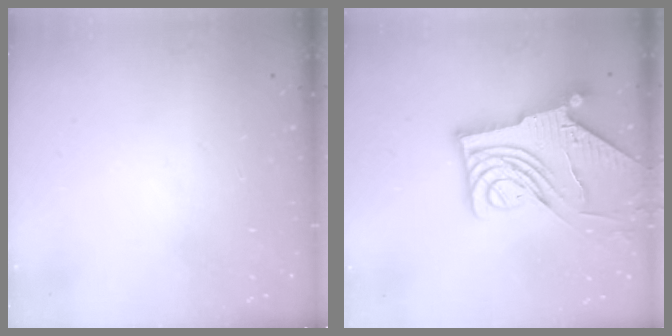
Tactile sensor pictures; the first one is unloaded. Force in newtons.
{"total": 12.4, "press": 12.3, "slide": 1.4}